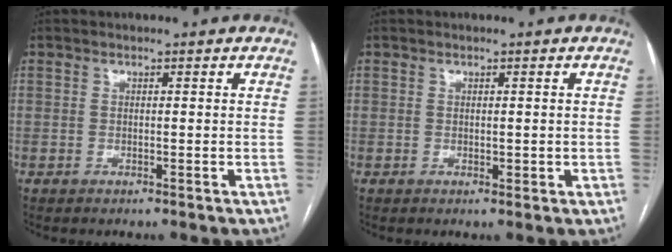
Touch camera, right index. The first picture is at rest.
{"total": 1.3, "force": [-0.1, 0.8, 1.0], "torque": [-0.011, 0.000, 0.002]}